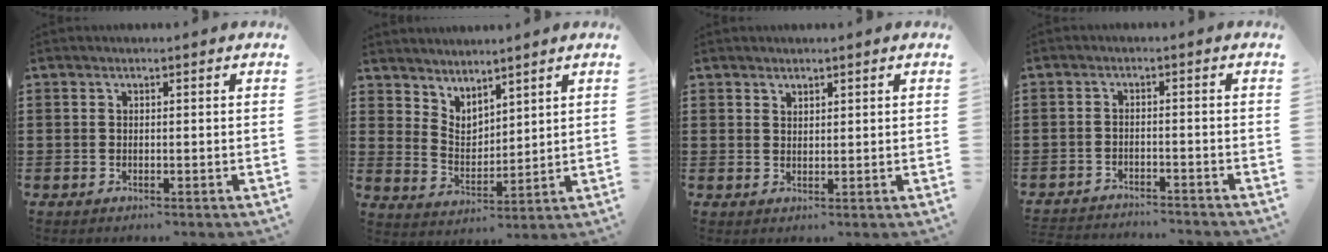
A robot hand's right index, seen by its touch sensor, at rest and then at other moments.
{"total": 4.0, "force": [3.8, 1.2, -0.2], "torque": [-0.012, -0.014, 0.073]}
{"total": 1.5, "force": [1.4, 0.6, -0.1], "torque": [0.000, 0.001, 0.028]}
{"total": 2.5, "force": [-2.5, 0.0, 0.0], "torque": [-0.005, 0.000, -0.053]}